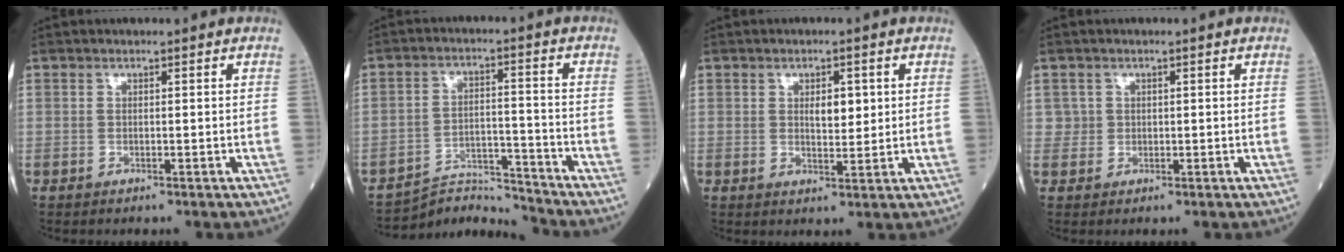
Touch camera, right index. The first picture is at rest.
{"total": 7.0, "force": [-6.8, -0.3, -1.9], "torque": [0.031, 0.023, -0.116]}
{"total": 3.5, "force": [1.0, 1.5, 2.9], "torque": [-0.044, -0.002, 0.015]}
{"total": 1.4, "force": [0.5, 1.3, -0.1], "torque": [0.014, 0.006, 0.007]}